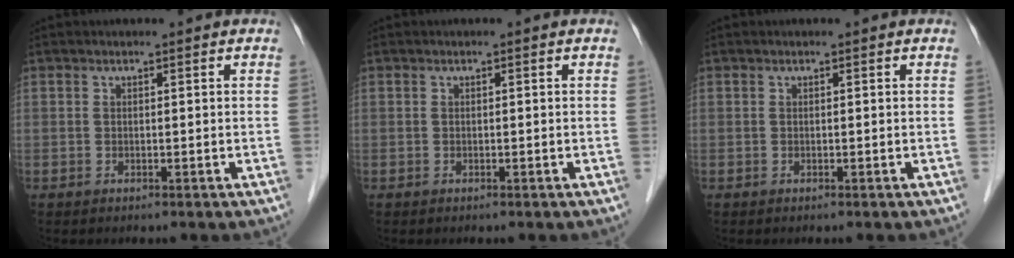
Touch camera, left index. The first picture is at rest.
{"total": 0.0}
{"total": 0.0}